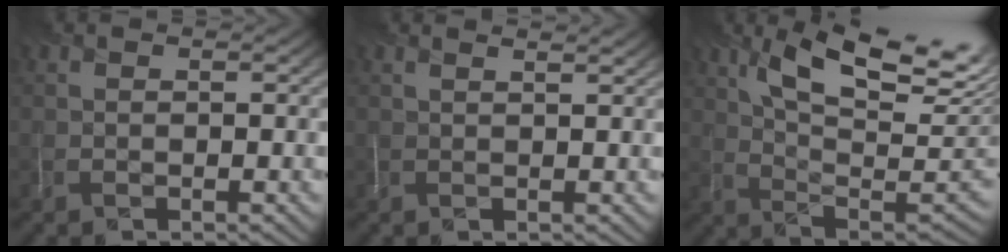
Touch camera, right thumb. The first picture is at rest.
{"total": 1.8, "force": [1.4, 0.5, 1.1], "torque": [-0.015, 0.006, 0.010]}
{"total": 16.5, "force": [7.3, 6.6, 13.3], "torque": [-0.217, 0.012, 0.124]}